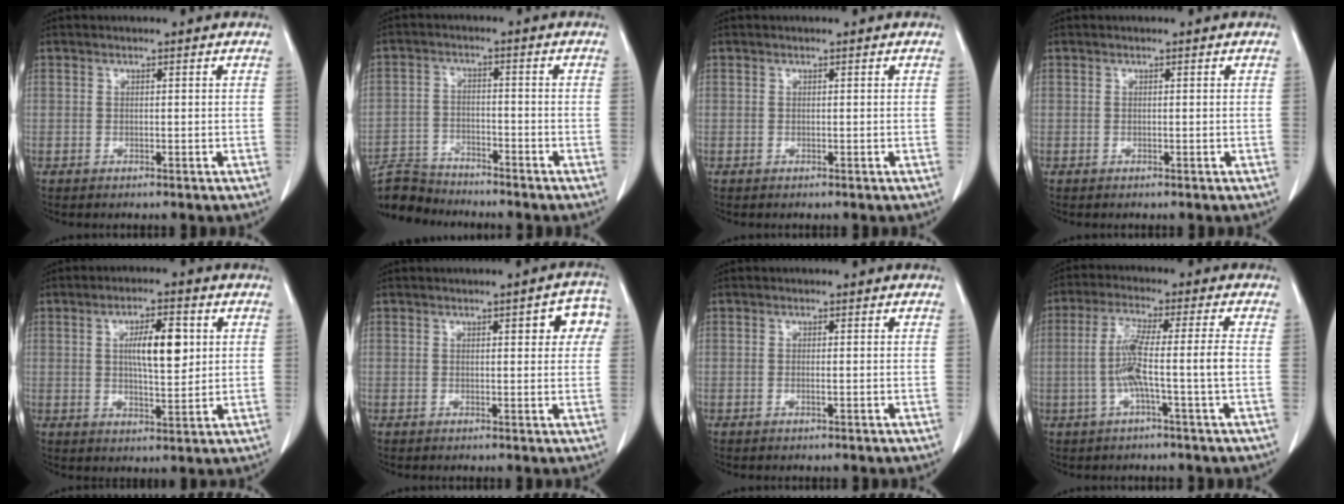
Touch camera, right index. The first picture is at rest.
{"total": 7.4, "force": [-7.2, 1.5, -0.2], "torque": [0.001, -0.002, -0.135]}
{"total": 0.0}
{"total": 0.0}
{"total": 7.7, "force": [1.7, 2.2, 7.2], "torque": [-0.120, 0.005, 0.031]}
{"total": 5.0, "force": [1.6, 1.7, 4.4], "torque": [-0.039, 0.015, 0.012]}
{"total": 0.7, "force": [-0.2, 0.0, 0.6], "torque": [-0.012, 0.000, -0.004]}
{"total": 7.5, "force": [-1.4, -0.8, 7.4], "torque": [-0.147, 0.011, -0.025]}